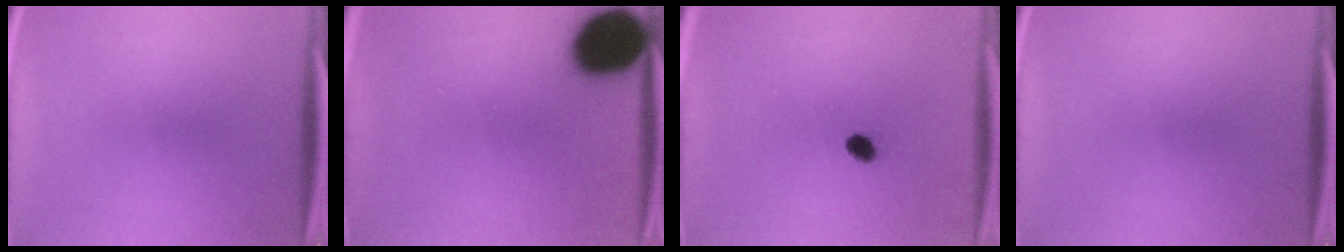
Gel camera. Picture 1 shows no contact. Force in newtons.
{"total": 19.0}
{"total": 1.7}
{"total": 0.0}